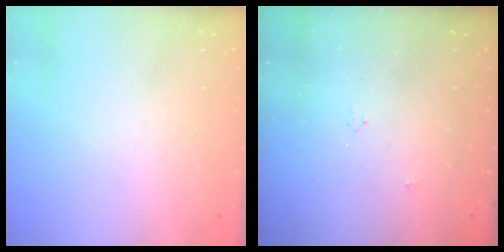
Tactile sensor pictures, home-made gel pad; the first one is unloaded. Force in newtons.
{"total": 2.7, "press": 2.7, "slide": 0.5}